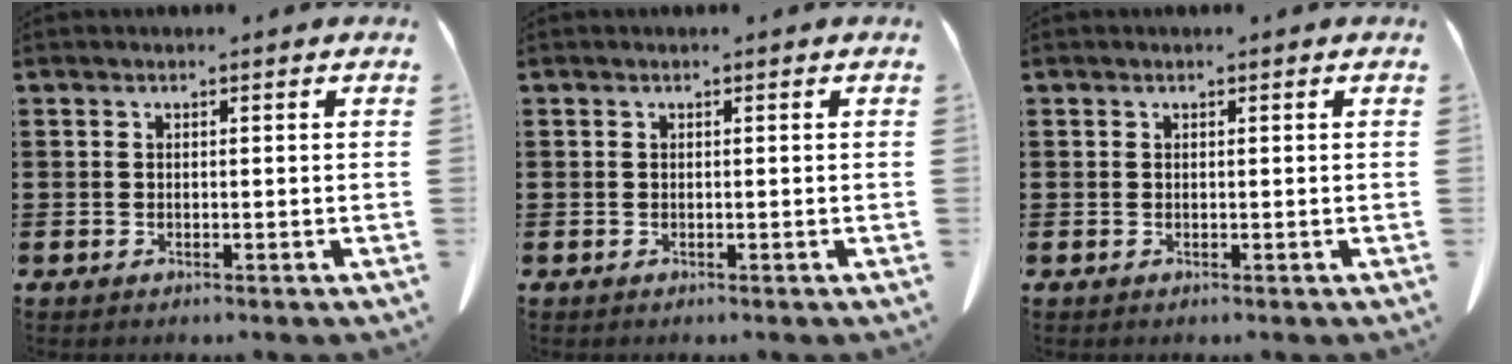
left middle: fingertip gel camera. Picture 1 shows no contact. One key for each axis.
{"total": 0.0}
{"total": 0.0}